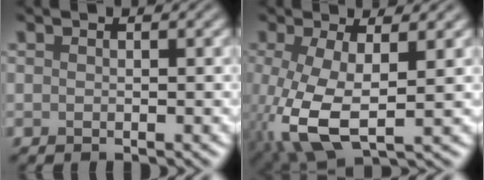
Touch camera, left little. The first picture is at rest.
{"total": 7.2, "force": [-1.1, 2.9, 6.5], "torque": [-0.158, -0.015, -0.019]}